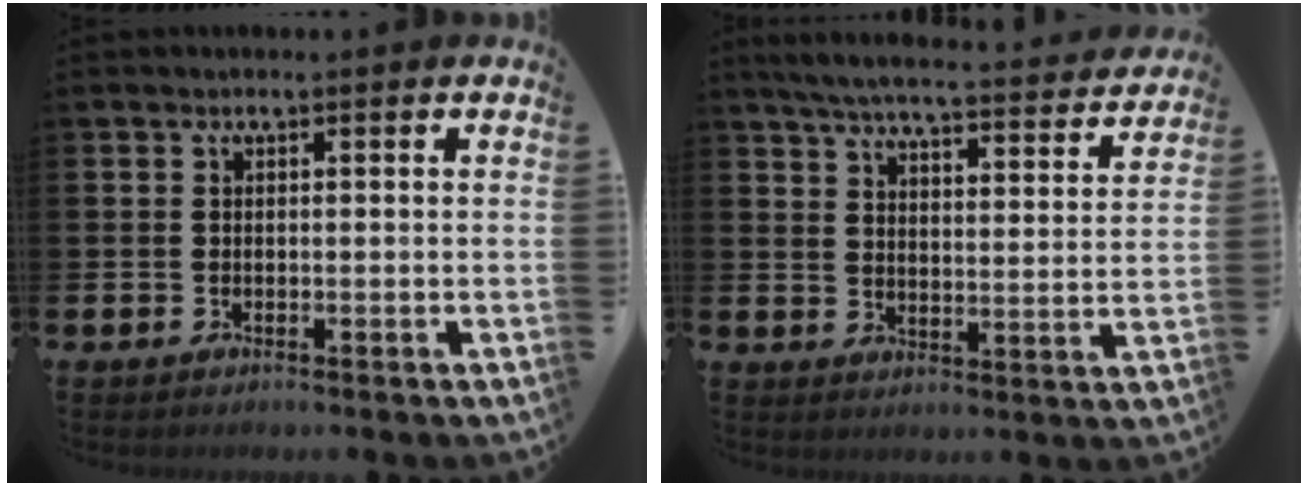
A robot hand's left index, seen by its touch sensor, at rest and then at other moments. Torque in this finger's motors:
{"motor_torque": [0.92, -1.22, 0.34, 0.03]}